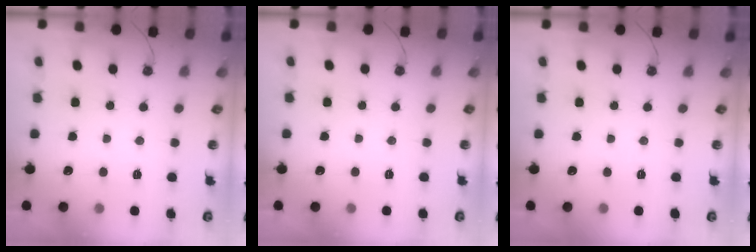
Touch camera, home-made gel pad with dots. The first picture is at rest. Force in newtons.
{"total": 1.7, "press": 0.9, "slide": 1.5}
{"total": 0.0}